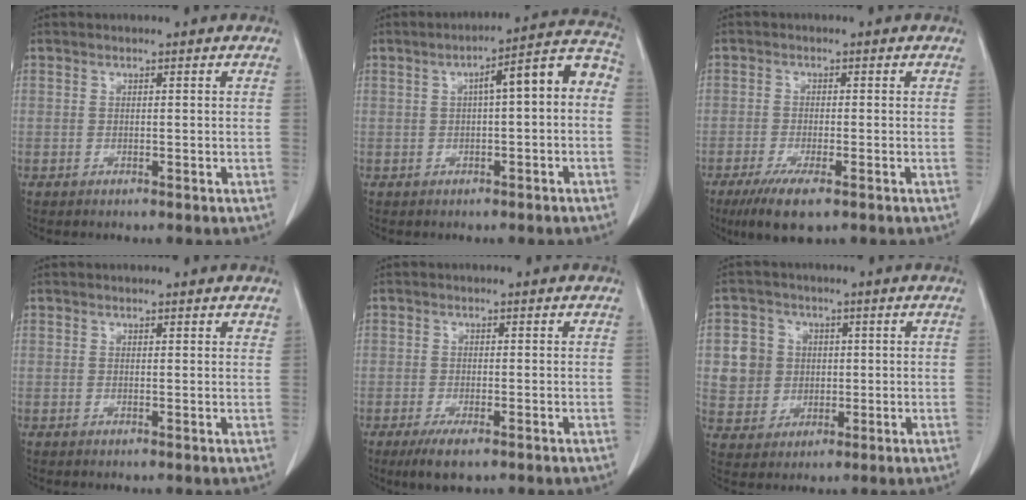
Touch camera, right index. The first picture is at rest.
{"total": 8.6, "force": [0.6, 1.7, 8.4], "torque": [-0.109, 0.039, 0.001]}
{"total": 6.0, "force": [-3.6, 1.6, 4.5], "torque": [-0.085, -0.014, -0.059]}
{"total": 1.5, "force": [1.4, 0.4, 0.5], "torque": [-0.005, -0.002, 0.011]}
{"total": 3.3, "force": [-1.9, 1.2, 2.5], "torque": [-0.049, -0.004, -0.029]}
{"total": 7.0, "force": [1.0, 6.7, 1.5], "torque": [-0.036, 0.019, 0.027]}